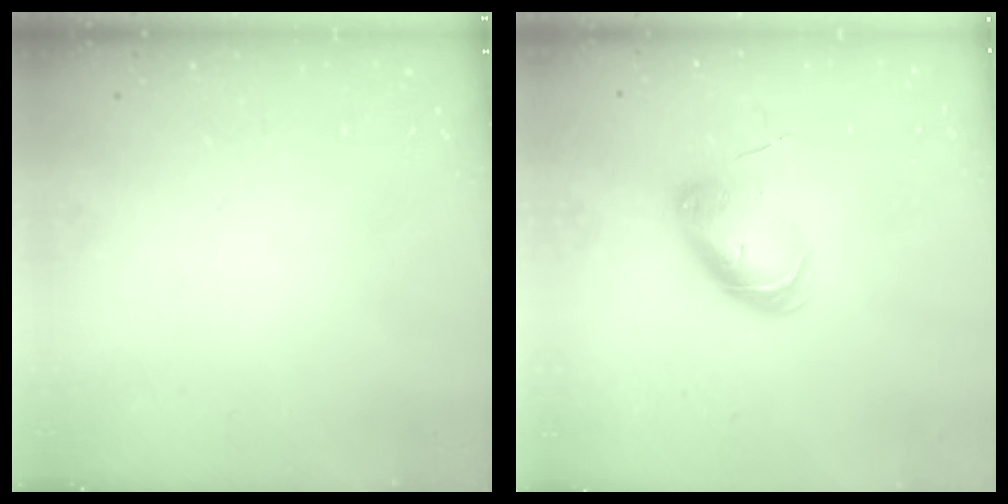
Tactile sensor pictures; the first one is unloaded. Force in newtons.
{"total": 7.6, "press": 7.5, "slide": 0.8}